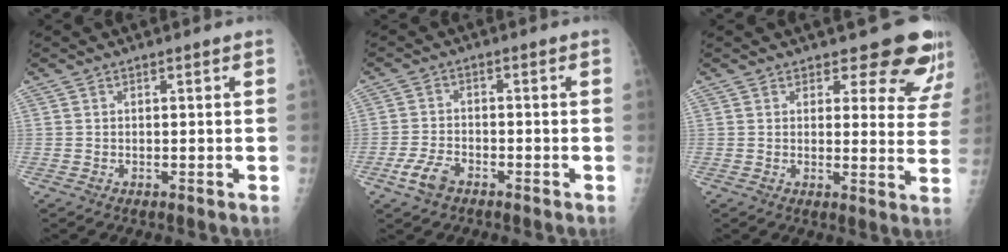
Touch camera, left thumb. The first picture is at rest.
{"total": 4.7, "force": [-2.9, 2.6, 2.6], "torque": [-0.056, 0.010, -0.055]}
{"total": 11.0, "force": [9.7, 4.2, 3.0], "torque": [0.011, -0.069, 0.091]}